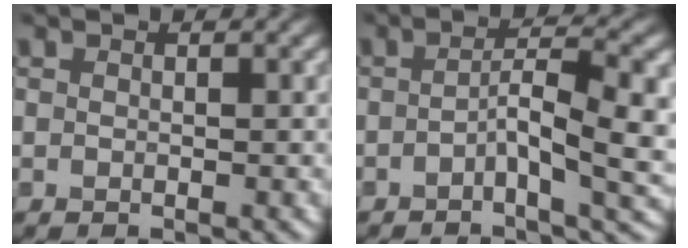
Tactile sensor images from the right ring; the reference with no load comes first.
{"total": 5.6, "force": [-1.4, 0.6, 5.4], "torque": [-0.100, 0.005, -0.019]}